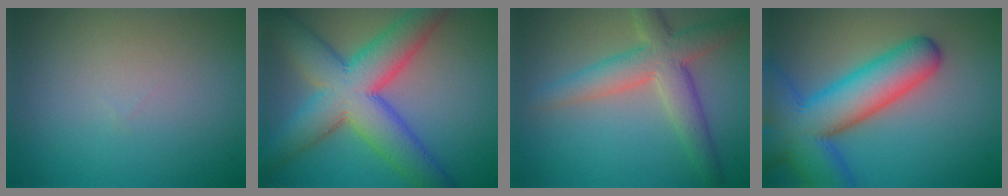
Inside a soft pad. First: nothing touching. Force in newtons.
{"total": 10.7, "press": 10.7, "slide": 0.3}
{"total": 5.6, "press": 5.6, "slide": 0.3}
{"total": 10.5, "press": 10.5, "slide": 0.7}